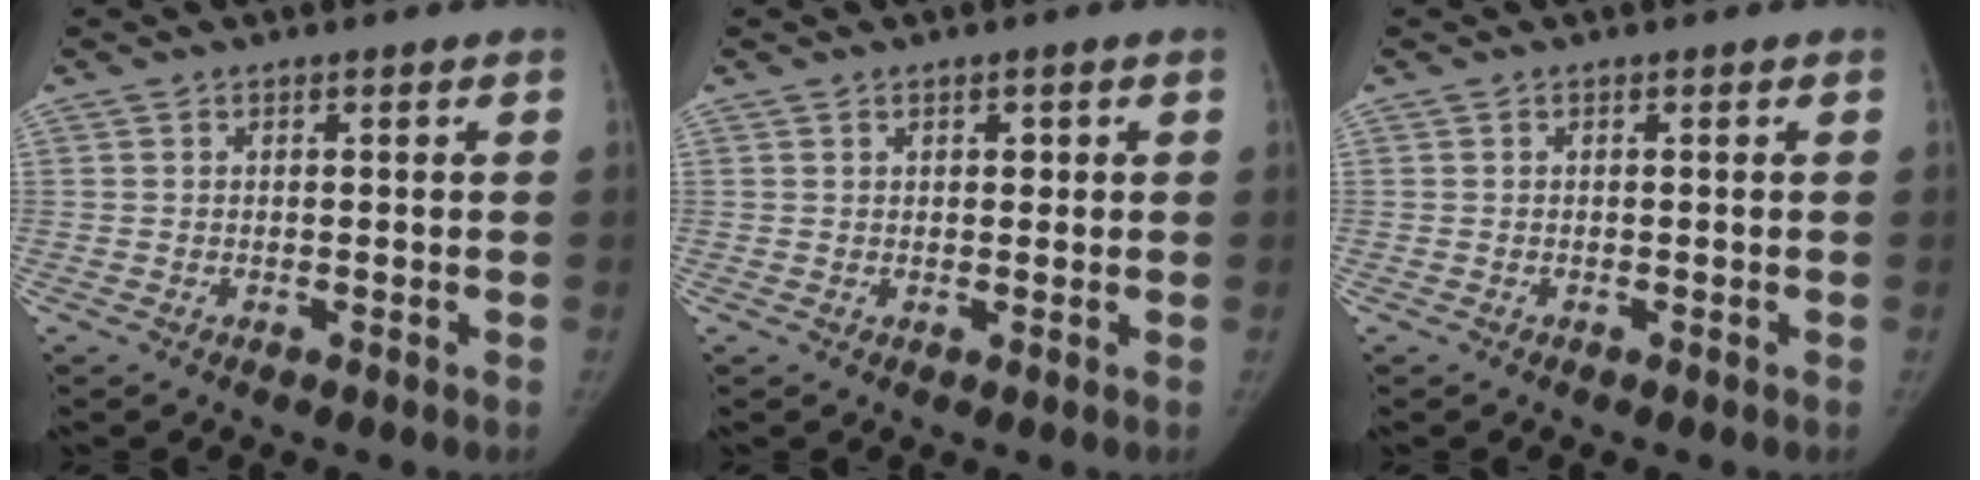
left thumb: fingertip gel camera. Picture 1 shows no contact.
{"total": 1.5, "force": [0.6, 1.0, 0.9], "torque": [-0.006, 0.000, 0.008]}
{"total": 0.0}